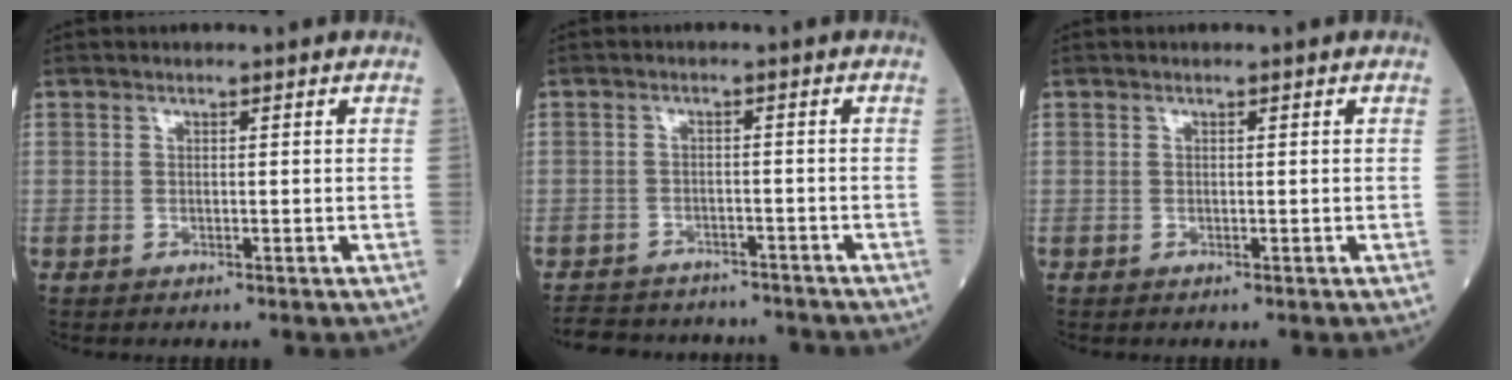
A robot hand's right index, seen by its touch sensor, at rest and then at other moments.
{"total": 11.7, "force": [-10.7, 4.0, 2.7], "torque": [-0.054, 0.011, -0.139]}
{"total": 0.0}